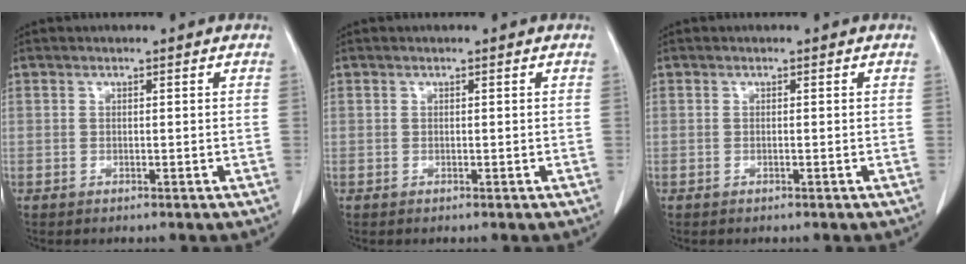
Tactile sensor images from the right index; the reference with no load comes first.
{"total": 0.0}
{"total": 0.0}